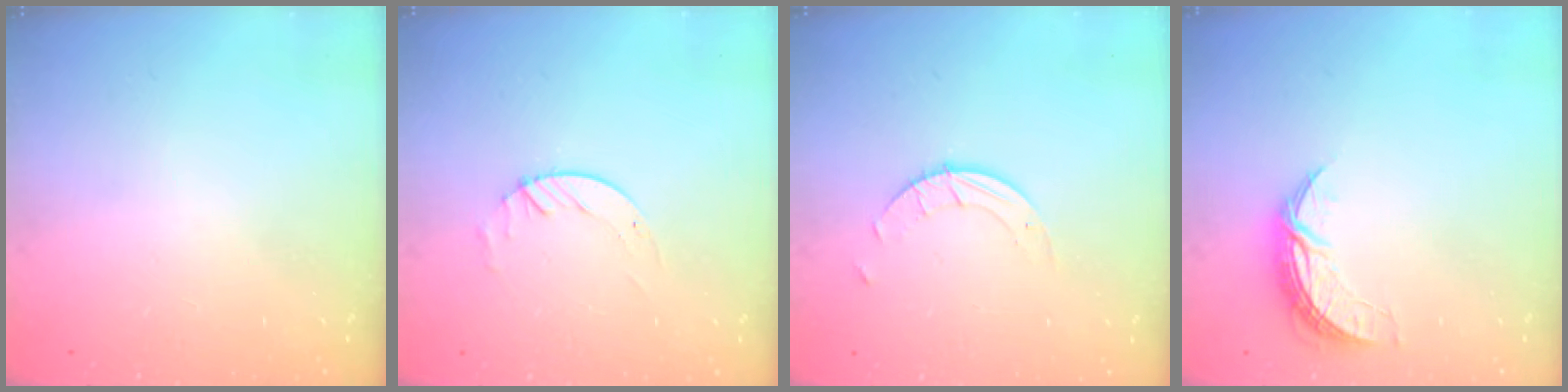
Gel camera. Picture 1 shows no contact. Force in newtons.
{"total": 2.0, "press": 2.0, "slide": 0.2}
{"total": 2.6, "press": 2.6, "slide": 0.3}
{"total": 7.7, "press": 7.7, "slide": 0.5}